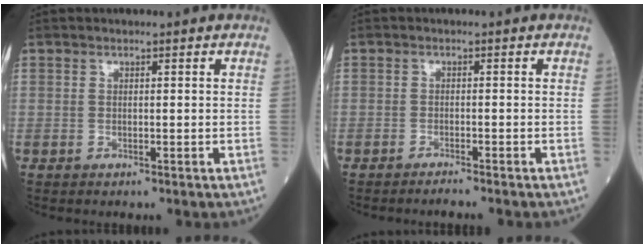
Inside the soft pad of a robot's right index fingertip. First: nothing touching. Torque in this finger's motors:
{"motor_torque": [-0.20, -0.16, 0.03, 0.00]}